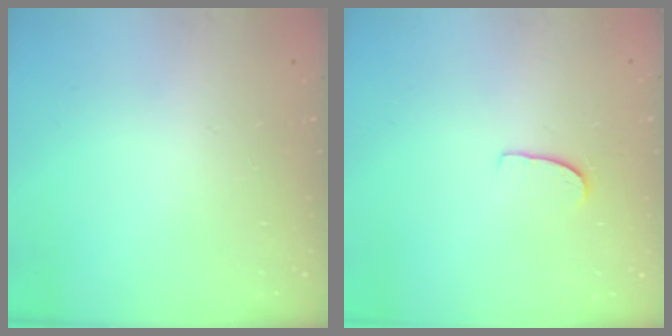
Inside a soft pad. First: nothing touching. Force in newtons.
{"total": 5.1, "press": 5.1, "slide": 0.4}